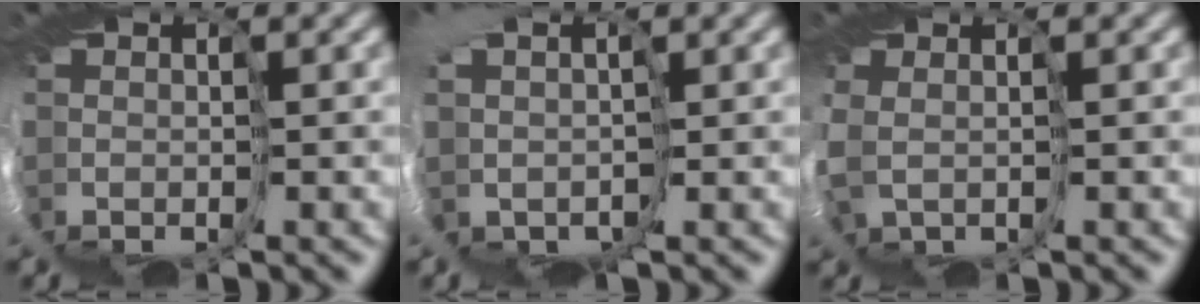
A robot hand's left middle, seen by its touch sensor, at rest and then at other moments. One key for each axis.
{"total": 4.6, "fx": 0.5, "fy": 3.1, "fz": 3.3, "tx": -0.076, "ty": -0.023, "tz": 0.000}
{"total": 3.3, "fx": 0.6, "fy": 2.5, "fz": 2.0, "tx": -0.082, "ty": 0.001, "tz": 0.022}